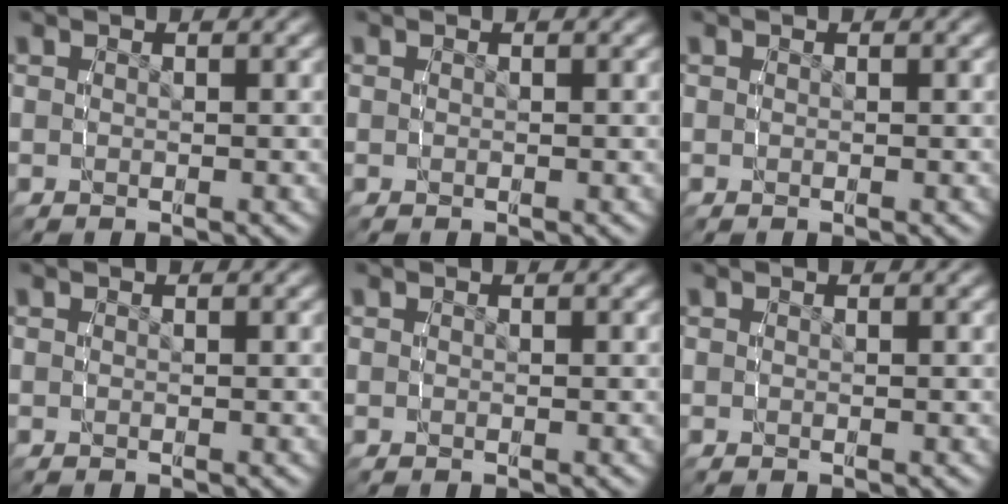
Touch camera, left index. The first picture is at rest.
{"total": 0.0}
{"total": 0.0}
{"total": 0.0}
{"total": 0.0}
{"total": 0.0}